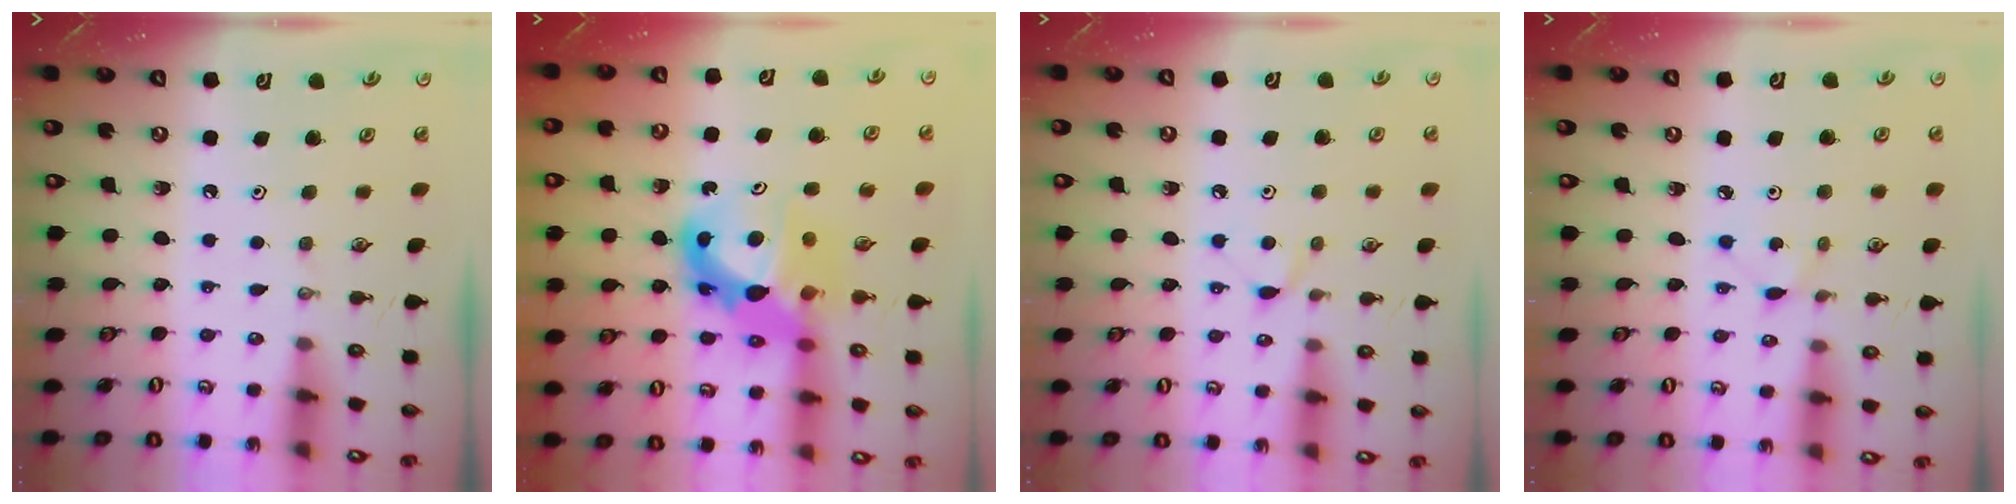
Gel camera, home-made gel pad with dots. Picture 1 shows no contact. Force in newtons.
{"total": 12.7, "press": 12.6, "slide": 1.2}
{"total": 5.1, "press": 5.1, "slide": 0.6}
{"total": 2.8, "press": 2.8, "slide": 0.4}